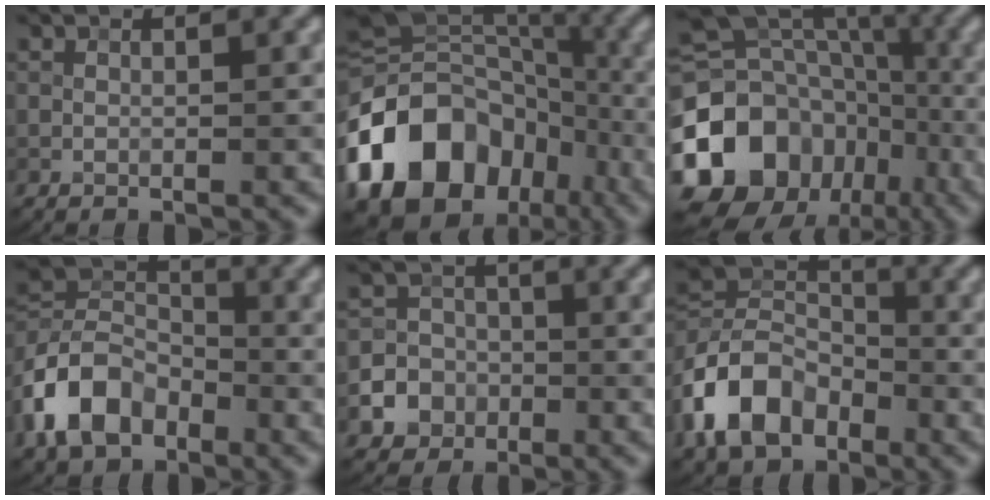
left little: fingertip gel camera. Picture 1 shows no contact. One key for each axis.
{"total": 18.0, "fx": -7.4, "fy": 13.4, "fz": 9.3, "tx": -0.200, "ty": 0.015, "tz": -0.143}
{"total": 20.2, "fx": -7.8, "fy": 16.6, "fz": 8.4, "tx": -0.188, "ty": -0.015, "tz": -0.145}
{"total": 7.8, "fx": -3.8, "fy": 5.4, "fz": 4.1, "tx": -0.083, "ty": 0.006, "tz": -0.087}
{"total": 4.7, "fx": -2.0, "fy": 4.1, "fz": 0.9, "tx": 0.008, "ty": -0.007, "tz": -0.054}
{"total": 8.7, "fx": -4.1, "fy": 6.0, "fz": 4.8, "tx": -0.095, "ty": 0.007, "tz": -0.092}